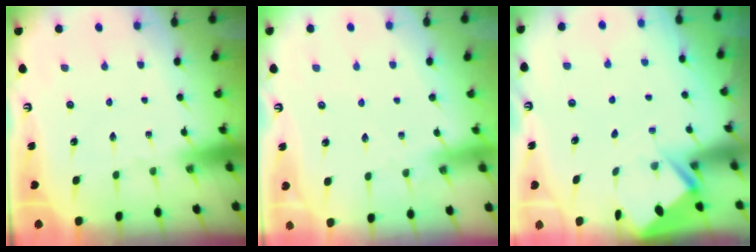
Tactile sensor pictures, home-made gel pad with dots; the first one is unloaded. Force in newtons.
{"total": 2.1, "press": 2.1, "slide": 0.4}
{"total": 3.0, "press": 2.9, "slide": 0.4}